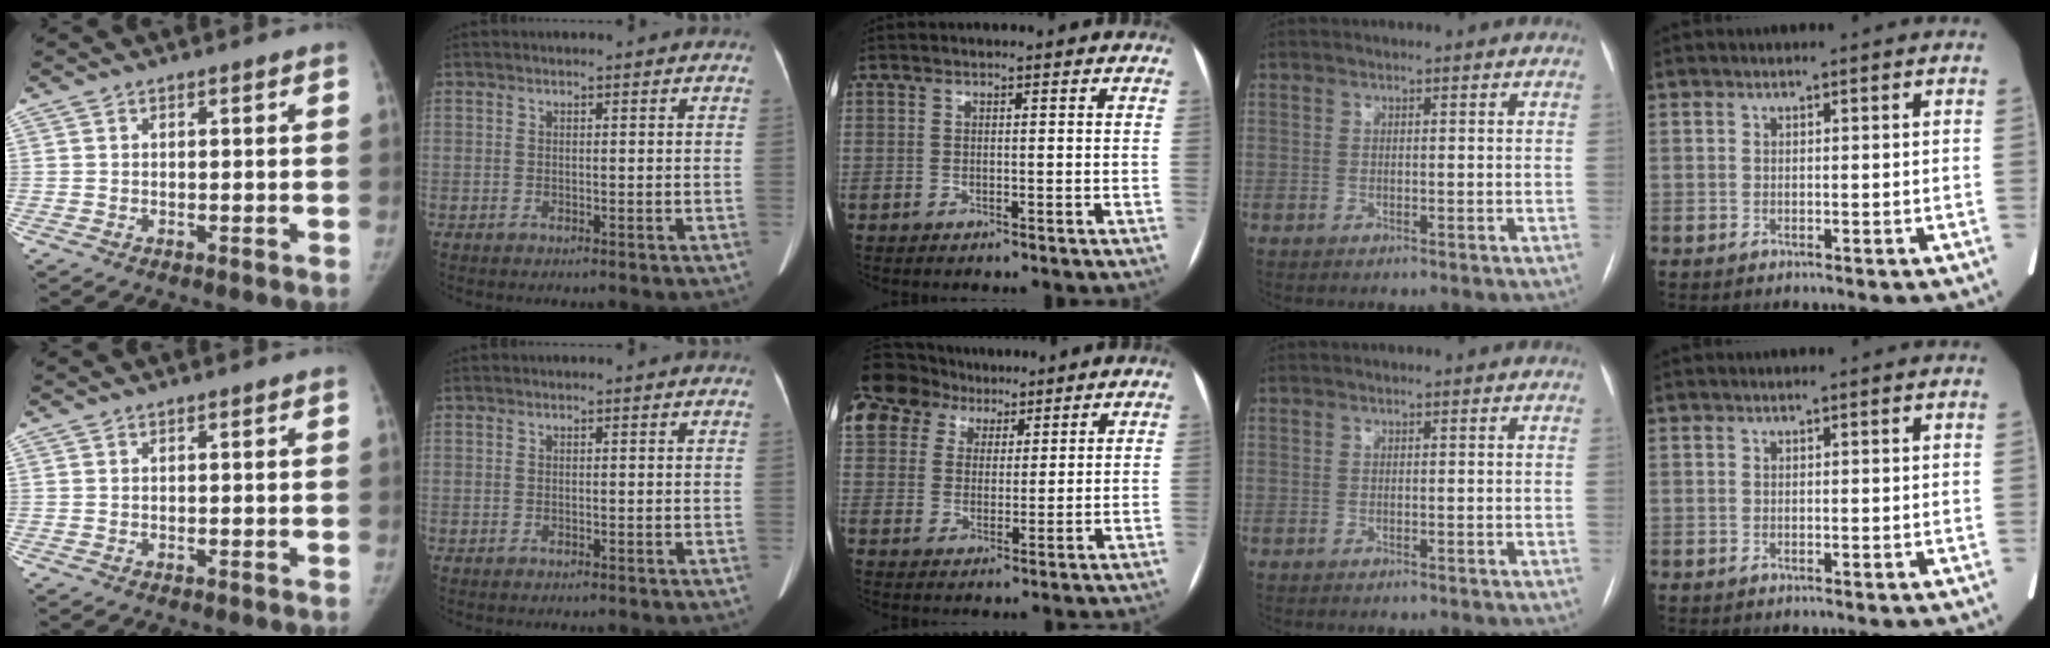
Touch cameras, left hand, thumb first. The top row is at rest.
{"middle": {"total": 15.4, "force": [11.0, 9.5, 5.2], "torque": [-0.157, 0.053, 0.207]}}